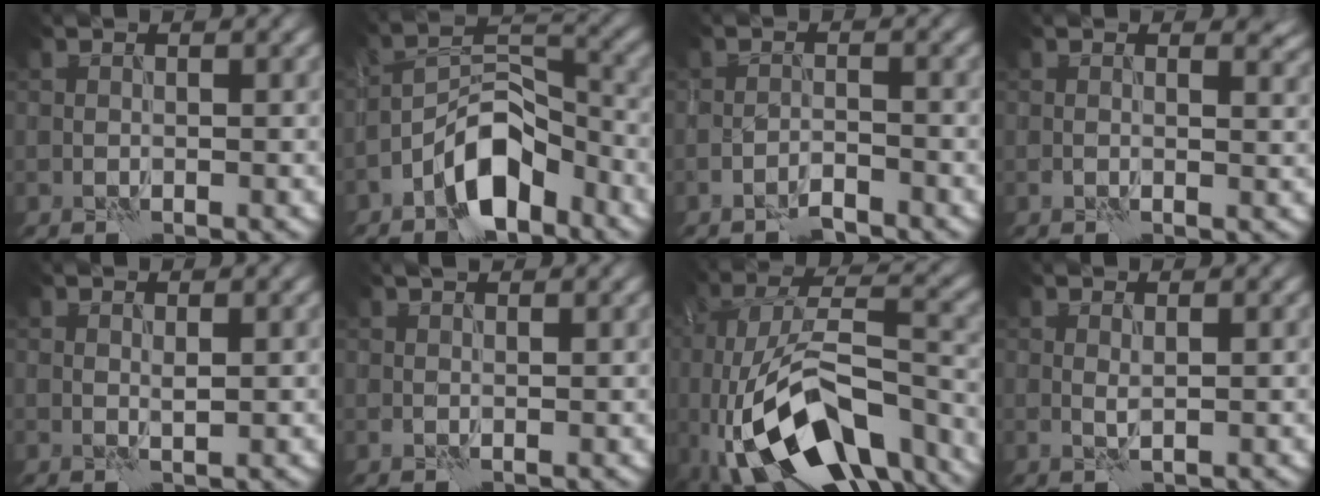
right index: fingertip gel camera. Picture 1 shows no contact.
{"total": 7.5, "force": [-4.6, 3.3, 5.0], "torque": [-0.077, 0.015, -0.091]}
{"total": 2.1, "force": [-1.9, 0.4, 0.9], "torque": [-0.014, 0.004, -0.038]}
{"total": 2.2, "force": [0.7, 1.3, 1.6], "torque": [-0.020, -0.007, 0.008]}
{"total": 0.6, "force": [0.4, -0.1, 0.5], "torque": [-0.009, -0.002, 0.006]}
{"total": 1.2, "force": [0.5, 0.5, 0.9], "torque": [-0.016, 0.004, 0.004]}
{"total": 15.1, "force": [-7.6, 6.8, 11.2], "torque": [-0.209, -0.003, -0.116]}
{"total": 0.7, "force": [0.6, -0.1, 0.5], "torque": [-0.010, -0.002, 0.010]}